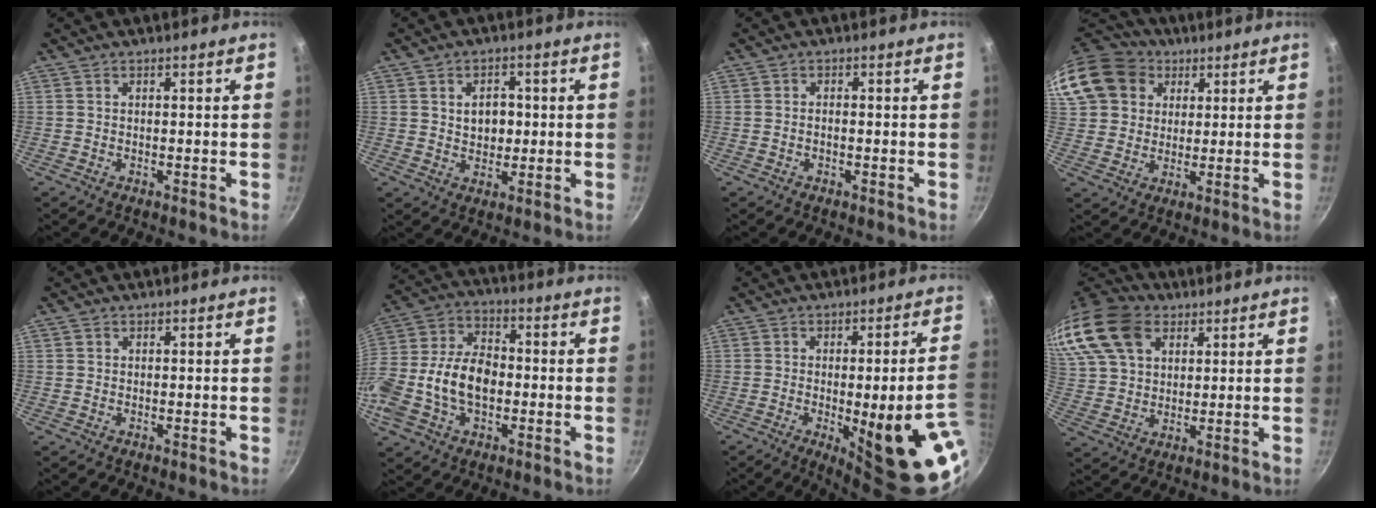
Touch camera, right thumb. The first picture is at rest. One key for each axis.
{"total": 5.3, "fx": 0.6, "fy": 3.9, "fz": 3.5, "tx": -0.033, "ty": -0.003, "tz": 0.012}
{"total": 0.9, "fx": -0.3, "fy": 0.5, "fz": 0.7, "tx": -0.016, "ty": 0.007, "tz": -0.009}
{"total": 18.2, "fx": 7.6, "fy": 14.6, "fz": 7.7, "tx": -0.160, "ty": 0.024, "tz": 0.140}
{"total": 0.5, "fx": 0.2, "fy": 0.5, "fz": 0.1, "tx": 0.001, "ty": 0.001, "tz": 0.002}
{"total": 17.3, "fx": -2.4, "fy": 11.5, "fz": 12.7, "tx": -0.234, "ty": 0.039, "tz": -0.053}
{"total": 19.7, "fx": -5.5, "fy": 4.2, "fz": 18.4, "tx": -0.211, "ty": 0.005, "tz": -0.057}
{"total": 21.2, "fx": 10.3, "fy": 14.3, "fz": 11.8, "tx": -0.259, "ty": 0.014, "tz": 0.193}